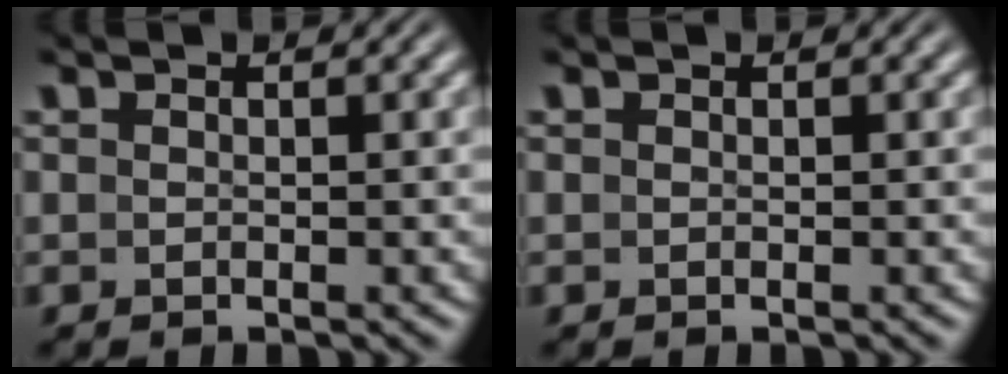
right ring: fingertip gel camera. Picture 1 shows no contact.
{"total": 0.0}